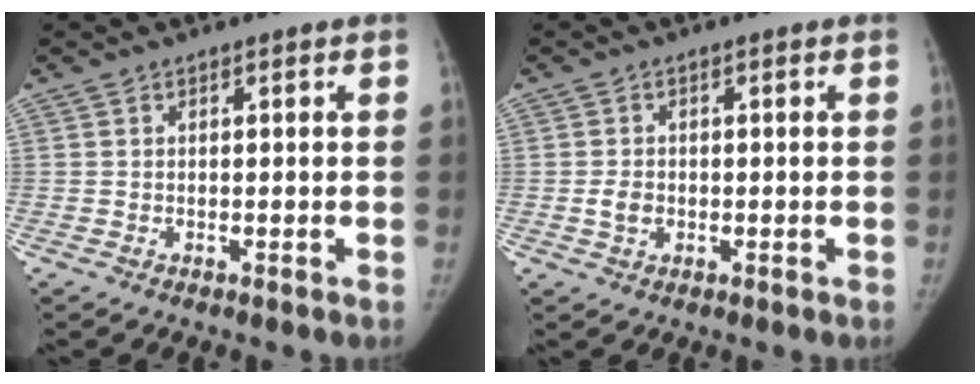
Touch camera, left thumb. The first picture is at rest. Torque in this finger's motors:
{"motor_torque": [-0.24, 0.14, 0.23, -0.16, 0.00]}